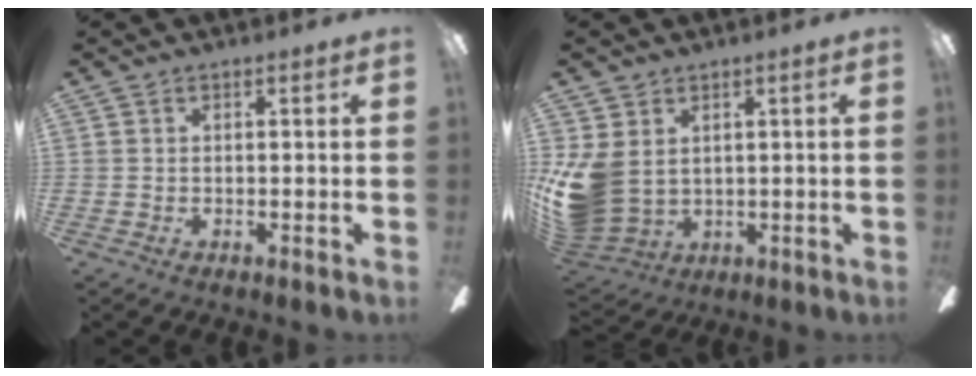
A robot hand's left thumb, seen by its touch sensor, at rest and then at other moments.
{"total": 10.8, "force": [1.2, 8.6, 6.5], "torque": [-0.172, -0.008, 0.027]}